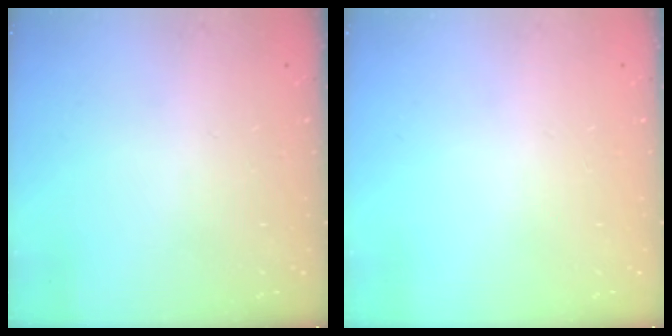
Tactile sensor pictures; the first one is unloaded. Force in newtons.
{"total": 0.0}